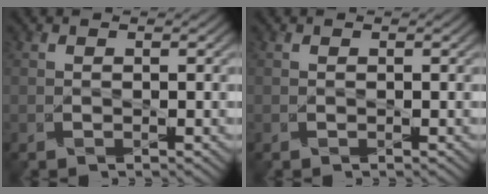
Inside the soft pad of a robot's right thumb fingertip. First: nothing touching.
{"total": 0.0}